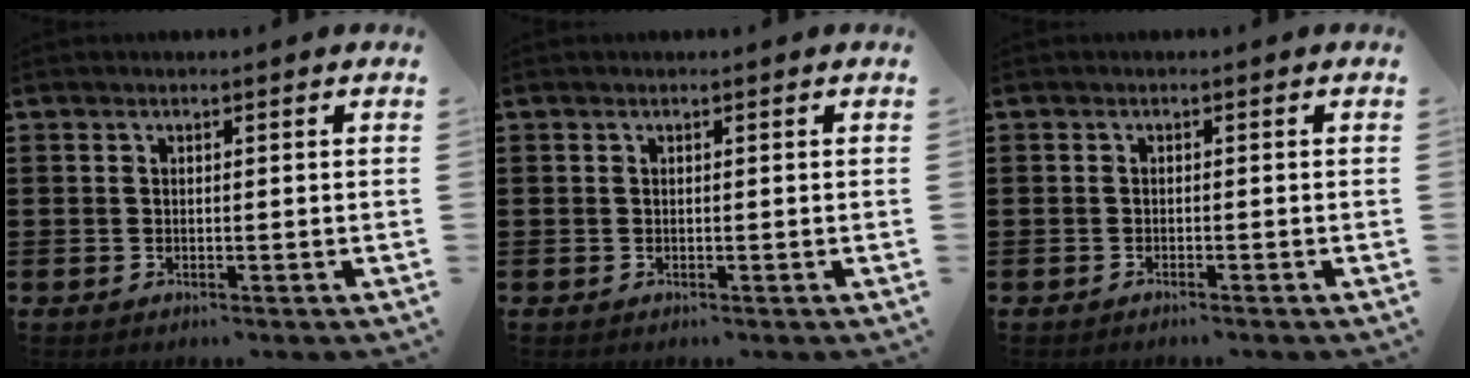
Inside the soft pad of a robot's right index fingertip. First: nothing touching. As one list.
[{"total": 0.0}, {"total": 0.6, "force": [-0.5, -0.2, 0.2], "torque": [-0.005, -0.001, -0.010]}]